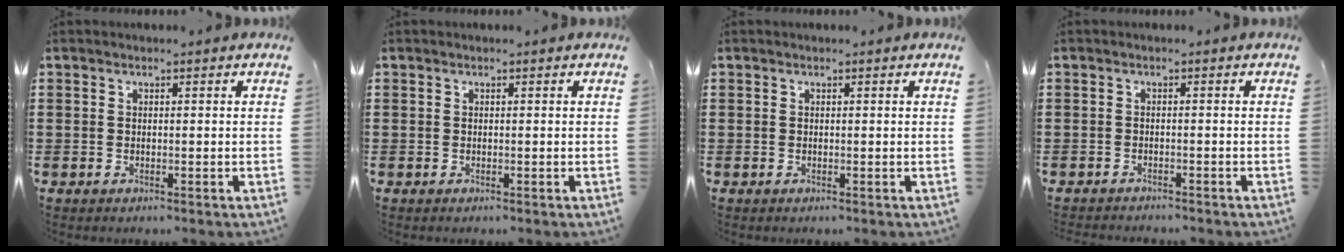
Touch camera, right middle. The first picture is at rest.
{"total": 0.0}
{"total": 0.0}
{"total": 1.0, "force": [-1.0, -0.1, 0.0], "torque": [-0.003, 0.000, -0.020]}